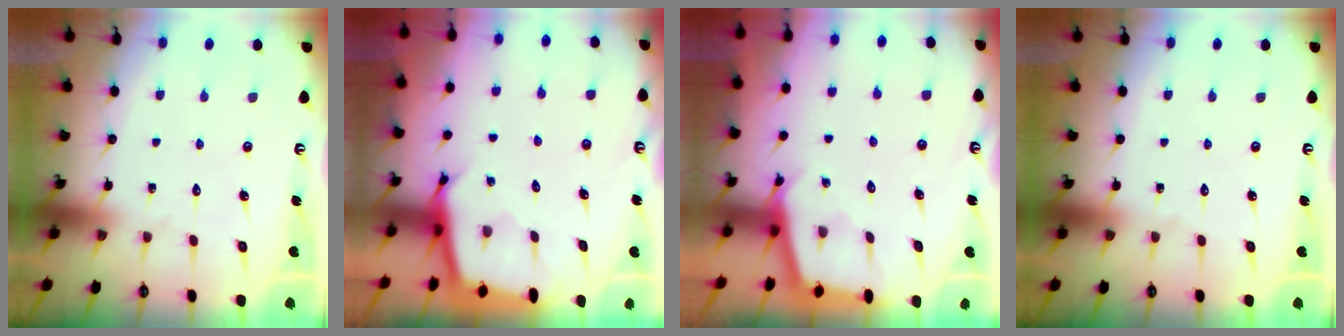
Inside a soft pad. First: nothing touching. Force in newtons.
{"total": 2.7, "press": 2.7, "slide": 0.1}
{"total": 2.9, "press": 2.9, "slide": 0.3}
{"total": 0.0}